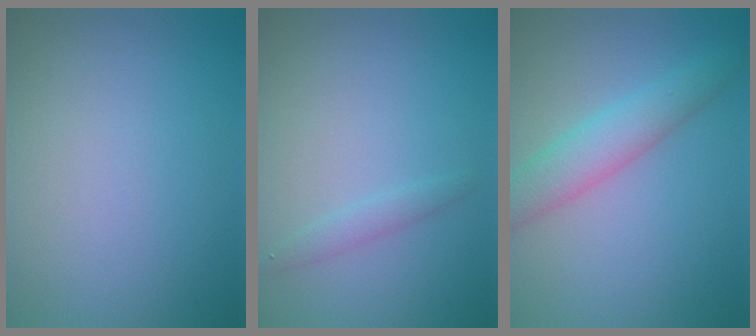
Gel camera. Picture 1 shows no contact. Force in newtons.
{"total": 1.2, "press": 1.2, "slide": 0.0}
{"total": 4.0, "press": 4.0, "slide": 0.1}